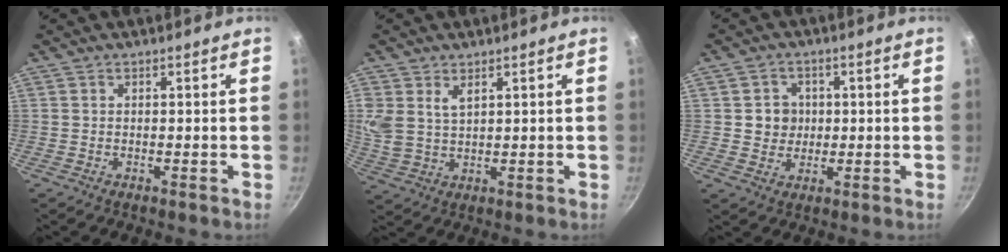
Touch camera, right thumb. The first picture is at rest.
{"total": 6.5, "force": [3.1, 3.9, 4.1], "torque": [-0.080, -0.016, 0.065]}
{"total": 4.9, "force": [0.5, 4.6, 1.6], "torque": [0.003, 0.003, 0.008]}